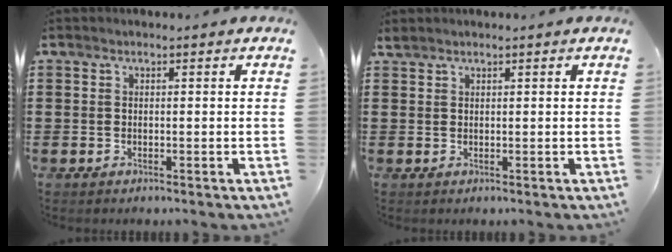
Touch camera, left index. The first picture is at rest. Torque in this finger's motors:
{"motor_torque": [-1.01, 1.00, -0.10, -0.08]}